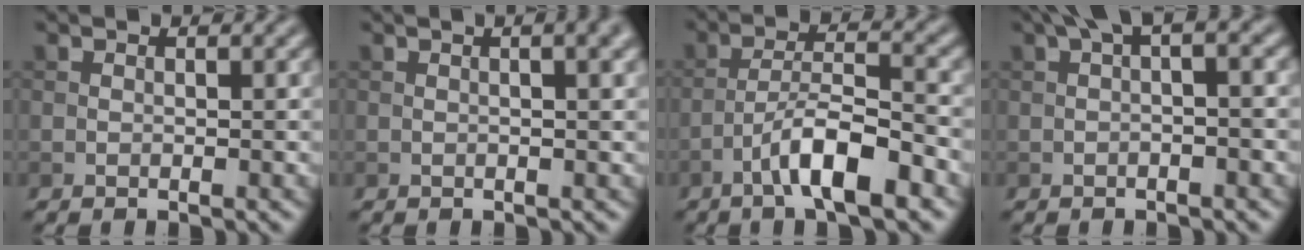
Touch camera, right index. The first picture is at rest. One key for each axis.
{"total": 6.1, "fx": 2.2, "fy": 2.8, "fz": 5.0, "tx": -0.024, "ty": 0.034, "tz": -0.006}
{"total": 6.6, "fx": -3.6, "fy": 1.4, "fz": 5.3, "tx": -0.090, "ty": 0.015, "tz": -0.065}
{"total": 3.4, "fx": 0.7, "fy": 0.7, "fz": 3.3, "tx": -0.053, "ty": 0.018, "tz": 0.007}